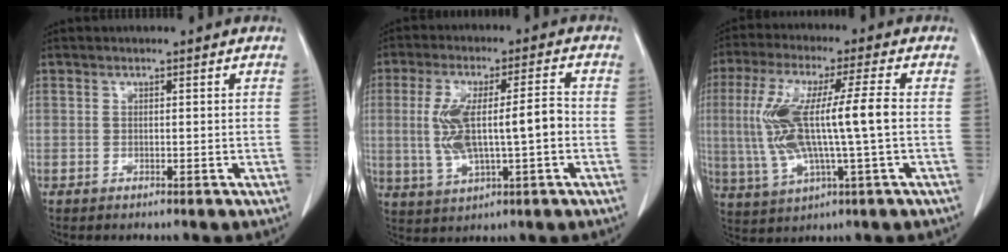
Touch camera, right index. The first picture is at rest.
{"total": 11.0, "force": [-0.7, 2.6, 10.7], "torque": [-0.215, 0.018, -0.004]}
{"total": 13.9, "force": [0.0, 1.4, 13.8], "torque": [-0.287, 0.011, 0.002]}